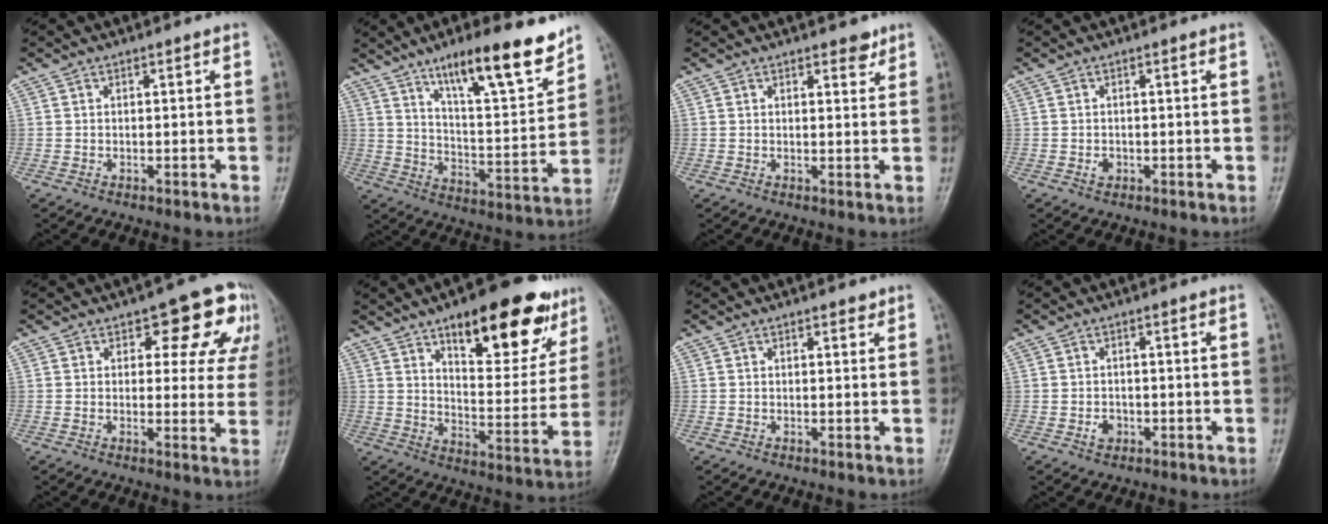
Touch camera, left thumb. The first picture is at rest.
{"total": 17.6, "force": [12.1, 4.0, 12.2], "torque": [-0.160, -0.069, 0.199]}
{"total": 2.6, "force": [1.9, 1.1, 1.3], "torque": [-0.003, -0.011, 0.024]}
{"total": 1.2, "force": [-0.3, 1.0, 0.6], "torque": [-0.005, 0.002, -0.003]}
{"total": 10.8, "force": [5.6, 5.8, 7.2], "torque": [-0.030, -0.021, 0.059]}
{"total": 22.0, "force": [13.0, 8.6, 15.5], "torque": [-0.161, -0.053, 0.192]}
{"total": 1.3, "force": [1.0, 0.6, 0.7], "torque": [-0.002, -0.005, 0.011]}
{"total": 2.0, "force": [-0.7, 1.7, 1.0], "torque": [-0.008, 0.003, -0.010]}